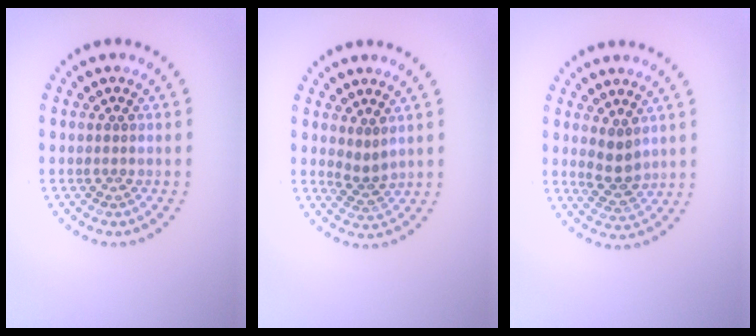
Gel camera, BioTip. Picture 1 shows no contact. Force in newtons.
{"total": 1.8, "press": 1.1, "slide": 1.4}
{"total": 2.4, "press": 2.2, "slide": 1.0}